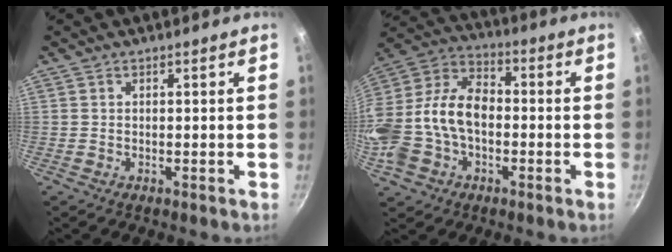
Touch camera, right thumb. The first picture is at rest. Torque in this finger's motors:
{"motor_torque": [2.62, 2.39, 1.69, -1.06, 0.23]}